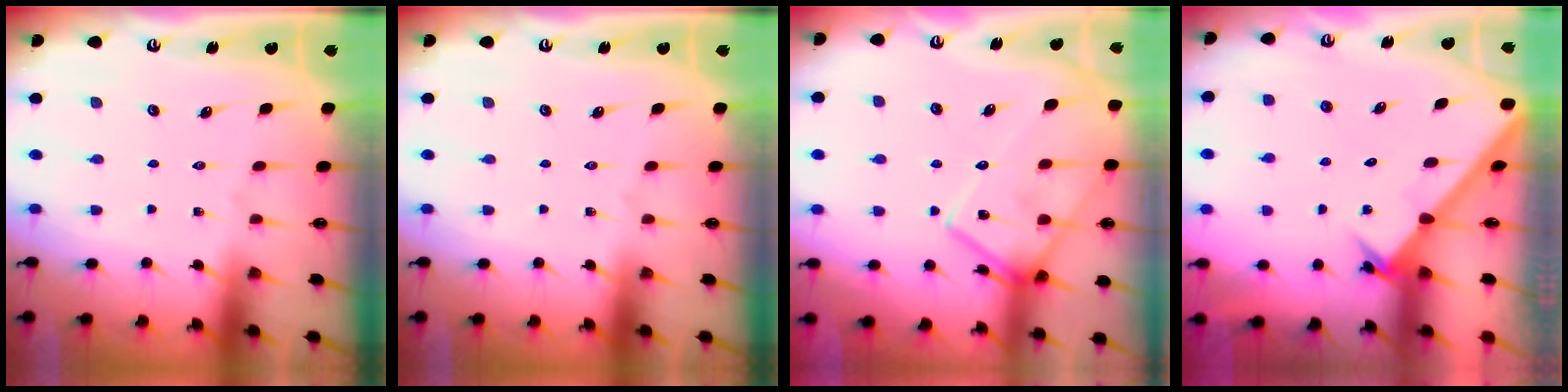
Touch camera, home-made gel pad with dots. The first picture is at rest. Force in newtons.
{"total": 0.0}
{"total": 16.0, "press": 16.0, "slide": 0.9}
{"total": 2.1, "press": 2.1, "slide": 0.2}